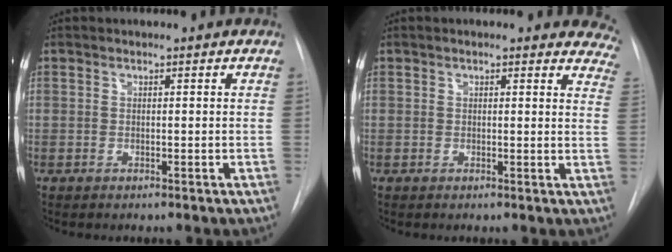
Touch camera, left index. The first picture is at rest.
{"total": 9.0, "force": [8.0, 2.9, 3.0], "torque": [0.005, -0.017, 0.054]}